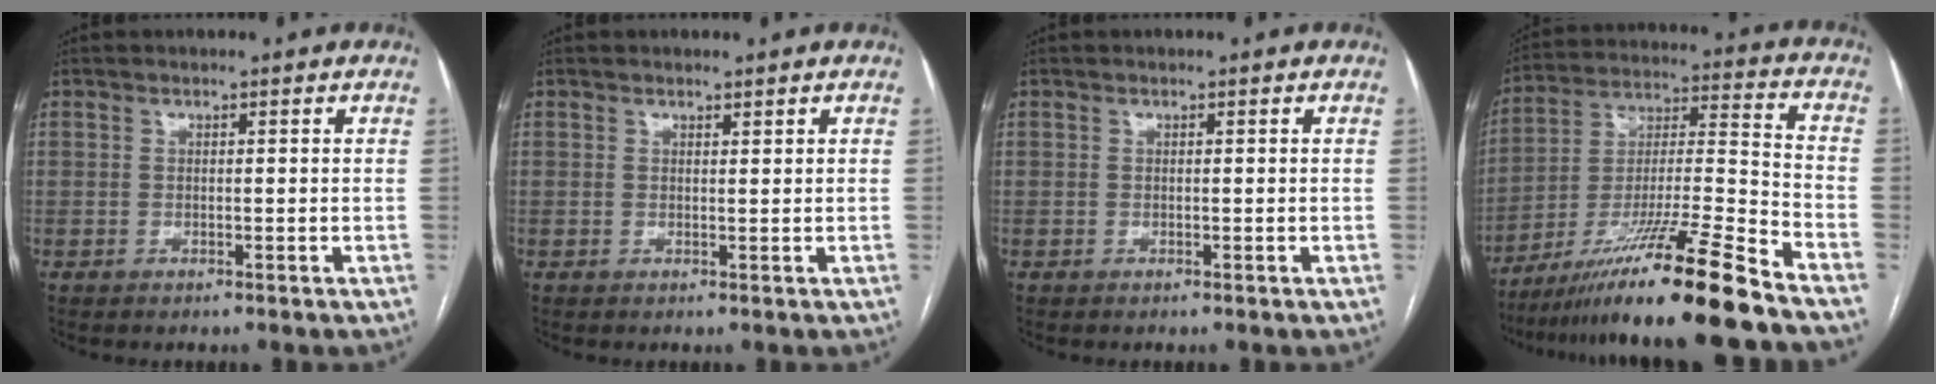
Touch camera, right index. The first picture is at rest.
{"total": 0.7, "force": [0.6, 0.1, 0.2], "torque": [-0.006, -0.002, 0.011]}
{"total": 0.0}
{"total": 19.8, "force": [-15.3, -2.0, 12.3], "torque": [-0.228, -0.021, -0.270]}